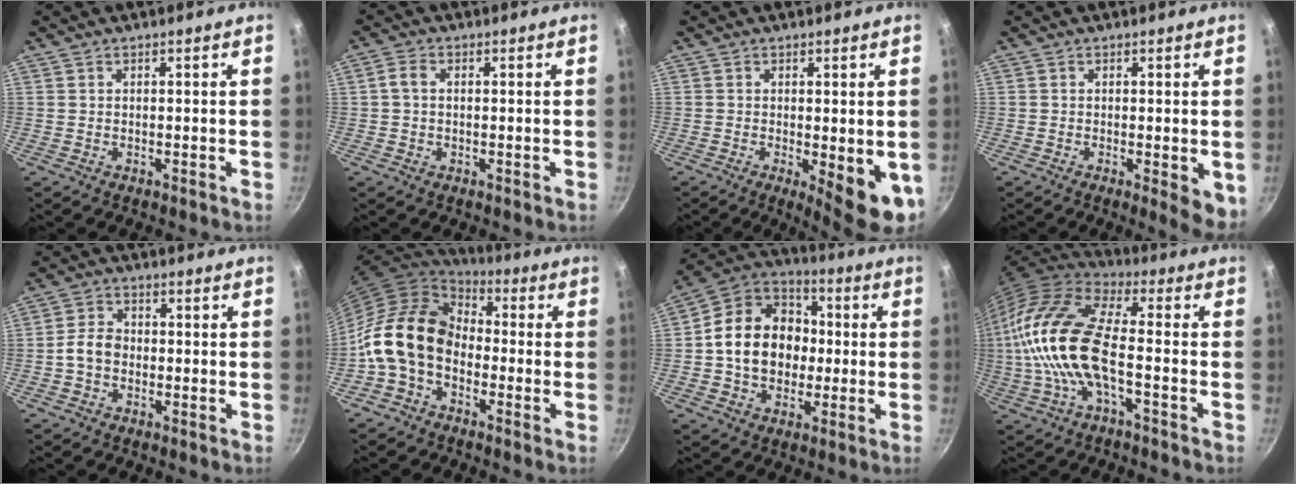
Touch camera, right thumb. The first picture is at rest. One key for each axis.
{"total": 2.6, "fx": 0.2, "fy": 1.8, "fz": 1.8, "tx": -0.038, "ty": 0.006, "tz": -0.002}
{"total": 8.7, "fx": -1.6, "fy": 2.7, "fz": 8.2, "tx": -0.090, "ty": -0.009, "tz": -0.012}
{"total": 5.2, "fx": -1.0, "fy": 1.7, "fz": 4.8, "tx": -0.052, "ty": -0.007, "tz": -0.011}
{"total": 4.6, "fx": -1.1, "fy": 3.6, "fz": 2.7, "tx": -0.036, "ty": 0.022, "tz": -0.029}
{"total": 14.7, "fx": -3.1, "fy": 10.7, "fz": 9.6, "tx": -0.149, "ty": 0.046, "tz": -0.082}
{"total": 17.3, "fx": -0.4, "fy": 13.9, "fz": 10.3, "tx": -0.140, "ty": 0.034, "tz": -0.019}
{"total": 18.3, "fx": -2.9, "fy": 7.7, "fz": 16.3, "tx": -0.317, "ty": 0.033, "tz": -0.069}